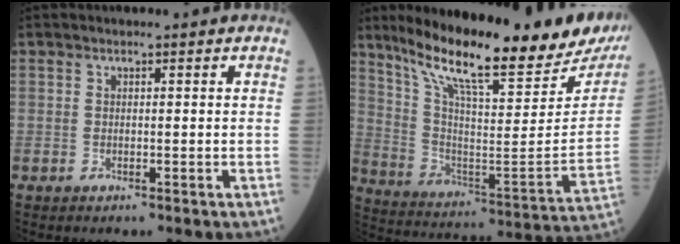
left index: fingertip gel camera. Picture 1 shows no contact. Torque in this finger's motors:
{"motor_torque": [0.18, -0.61, 0.77, 0.21]}